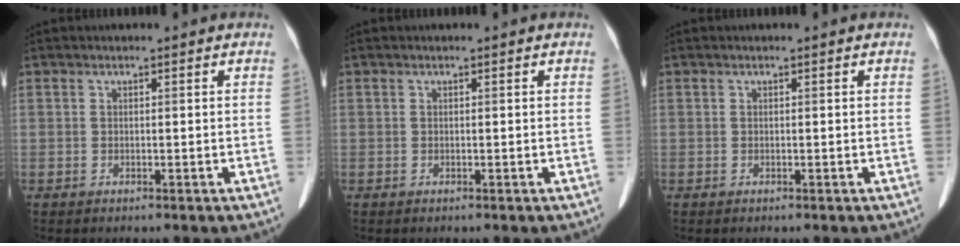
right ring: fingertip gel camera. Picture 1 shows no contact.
{"total": 0.0}
{"total": 0.0}